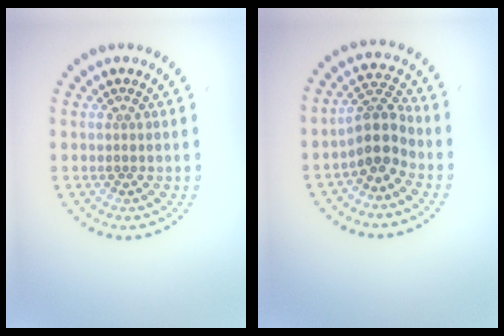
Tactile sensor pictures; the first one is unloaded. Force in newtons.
{"total": 3.5, "press": 2.9, "slide": 2.0}